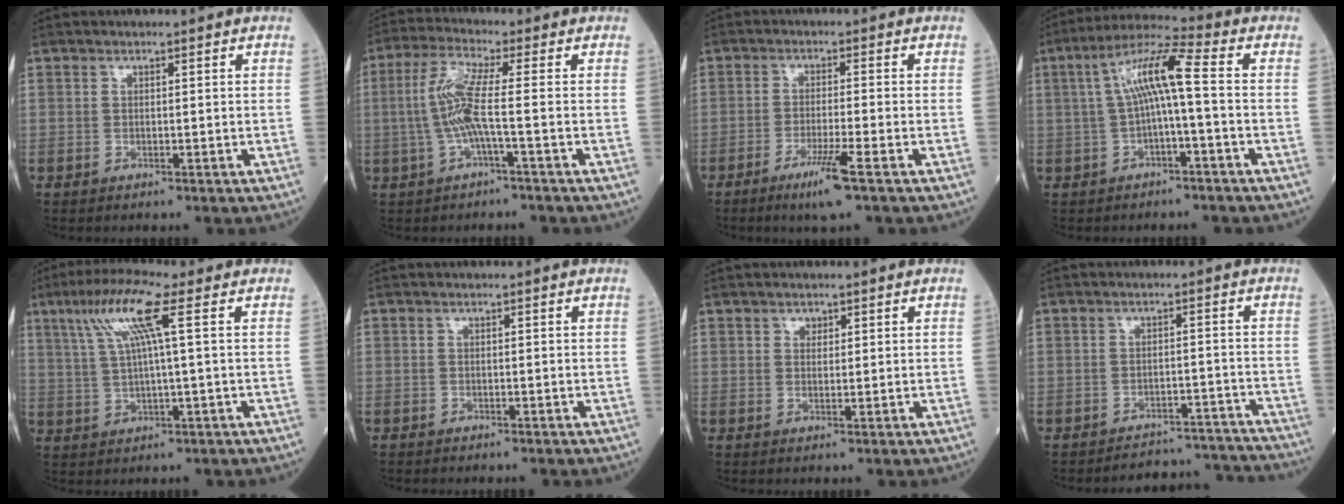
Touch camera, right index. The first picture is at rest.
{"total": 6.8, "force": [-0.9, 0.0, 6.7], "torque": [-0.152, 0.011, -0.019]}
{"total": 5.9, "force": [-3.5, -0.5, 4.7], "torque": [-0.090, -0.015, -0.066]}
{"total": 8.8, "force": [0.1, 0.6, 8.8], "torque": [-0.167, 0.033, 0.001]}
{"total": 8.8, "force": [3.3, -0.2, 8.2], "torque": [-0.167, 0.020, 0.066]}
{"total": 1.0, "force": [-0.8, 0.6, 0.2], "torque": [-0.011, 0.000, -0.014]}
{"total": 1.2, "force": [0.6, 0.9, 0.5], "torque": [-0.007, -0.001, 0.009]}
{"total": 11.4, "force": [-11.2, 1.7, 0.0], "torque": [0.015, 0.022, -0.138]}